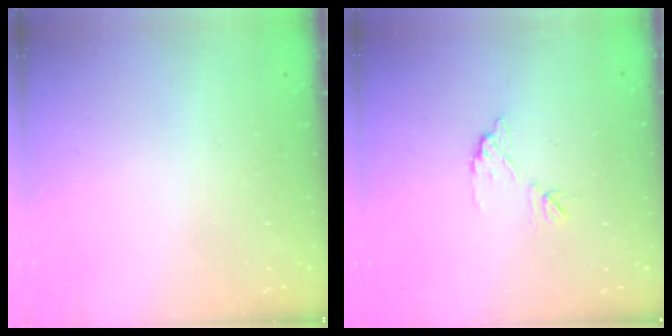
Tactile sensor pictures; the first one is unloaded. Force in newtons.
{"total": 7.4, "press": 7.4, "slide": 0.4}